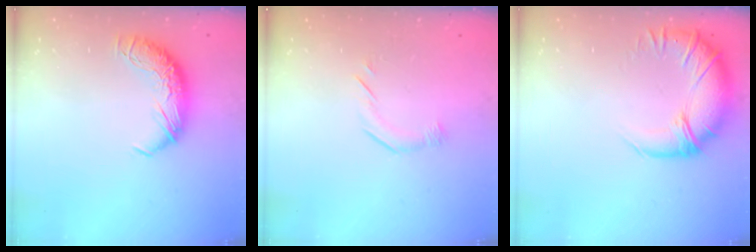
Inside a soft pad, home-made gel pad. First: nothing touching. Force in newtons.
{"total": 5.4, "press": 5.3, "slide": 1.1}
{"total": 2.7, "press": 0.1, "slide": 2.7}